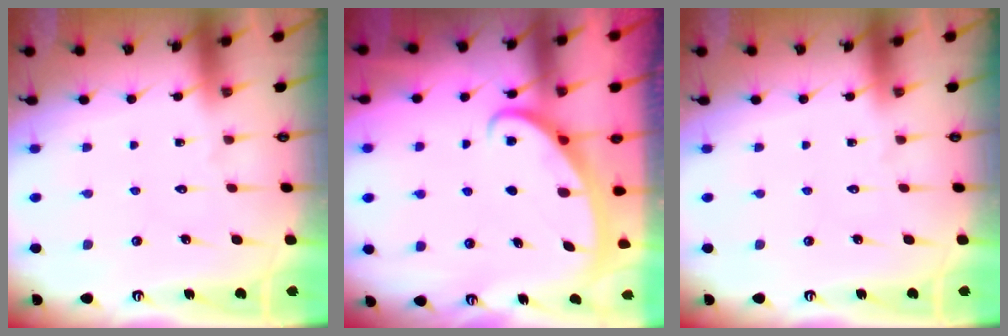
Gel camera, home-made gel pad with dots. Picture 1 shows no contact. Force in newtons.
{"total": 2.4, "press": 2.4, "slide": 0.4}
{"total": 0.0}